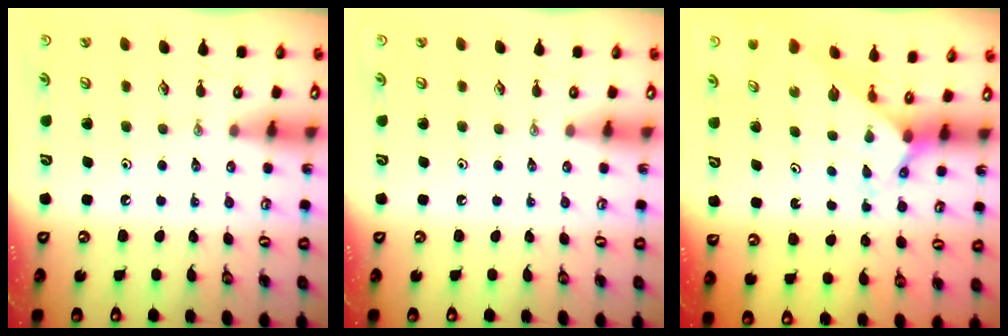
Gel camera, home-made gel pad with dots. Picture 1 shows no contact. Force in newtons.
{"total": 0.0}
{"total": 2.2, "press": 2.2, "slide": 0.2}